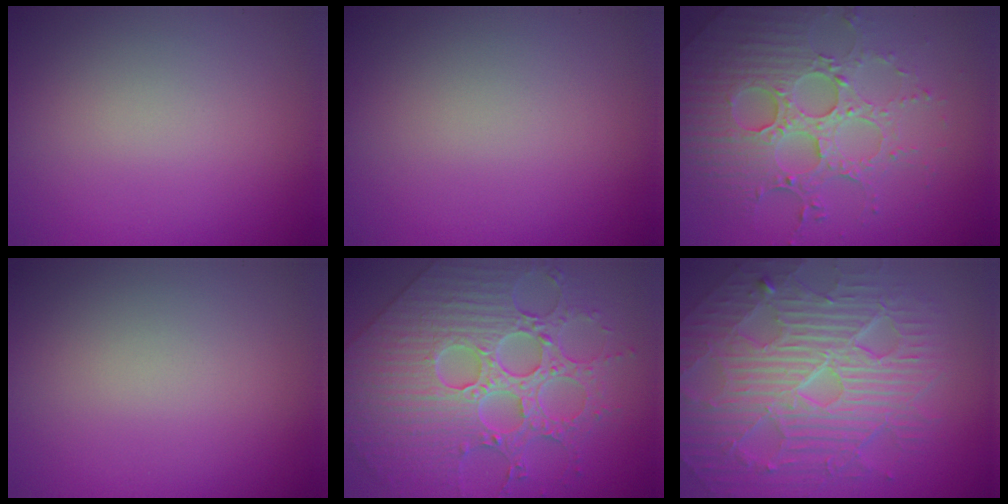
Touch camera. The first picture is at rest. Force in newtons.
{"total": 0.0}
{"total": 6.7, "press": 5.2, "slide": 4.2}
{"total": 0.0}
{"total": 9.4, "press": 7.1, "slide": 6.1}
{"total": 10.5, "press": 6.8, "slide": 8.0}